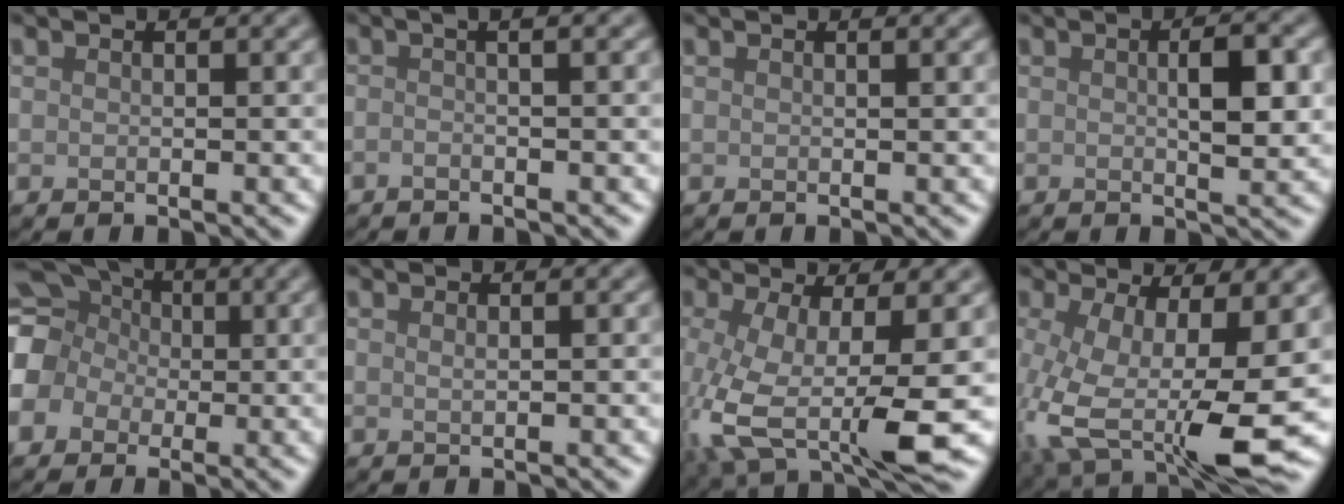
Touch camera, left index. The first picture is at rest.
{"total": 3.7, "force": [0.5, 1.5, 3.3], "torque": [-0.025, 0.006, -0.029]}
{"total": 0.5, "force": [0.3, 0.0, 0.4], "torque": [-0.004, 0.004, 0.004]}
{"total": 3.7, "force": [0.4, 0.8, 3.6], "torque": [-0.057, 0.002, 0.006]}
{"total": 13.1, "force": [0.5, 11.6, 5.9], "torque": [-0.136, 0.026, -0.048]}
{"total": 0.6, "force": [0.2, 0.2, 0.5], "torque": [-0.008, 0.002, 0.002]}
{"total": 9.7, "force": [-2.2, 3.2, 8.9], "torque": [-0.179, -0.021, -0.035]}
{"total": 12.4, "force": [-2.5, 5.0, 11.0], "torque": [-0.210, -0.031, -0.034]}